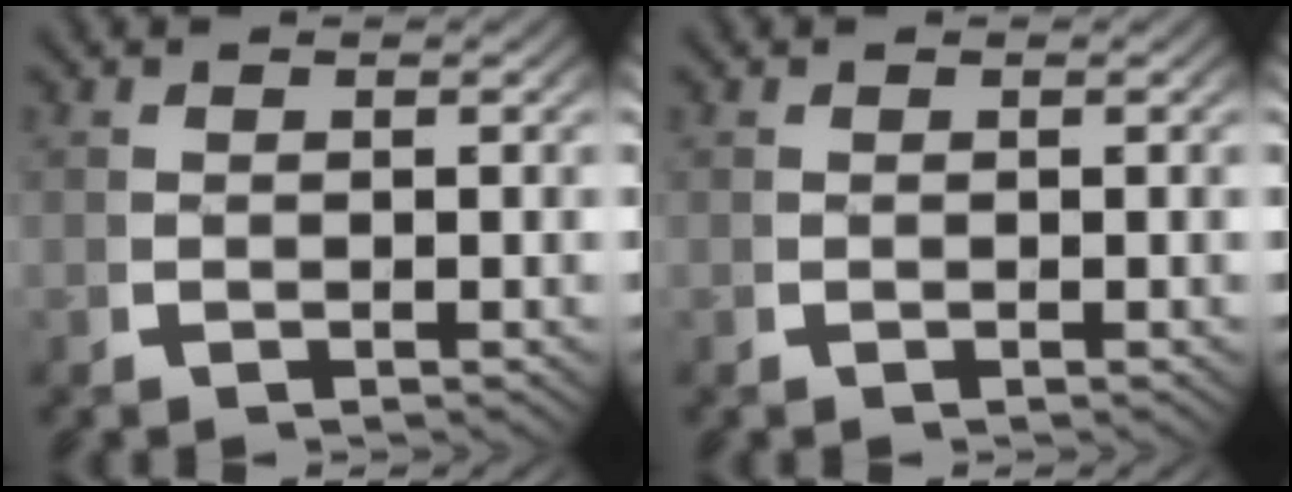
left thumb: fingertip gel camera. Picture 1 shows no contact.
{"total": 0.0}